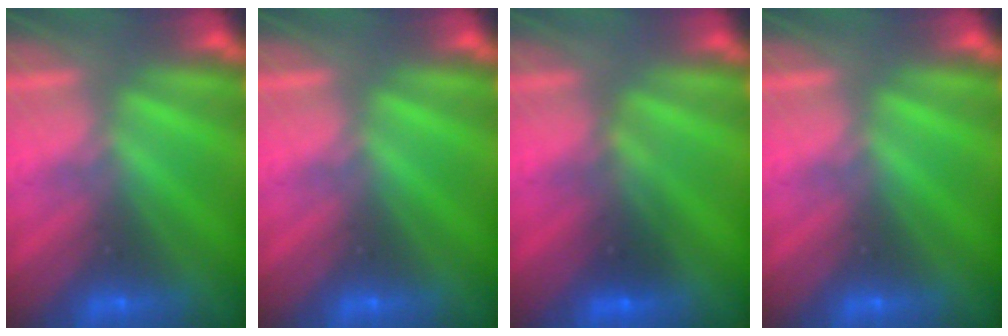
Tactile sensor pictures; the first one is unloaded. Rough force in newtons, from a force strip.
{"total": 0.0}
{"total": 2.6}
{"total": 0.0}